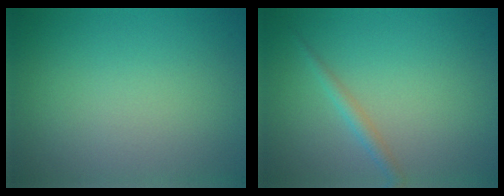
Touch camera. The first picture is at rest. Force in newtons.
{"total": 1.4, "press": 1.4, "slide": 0.0}